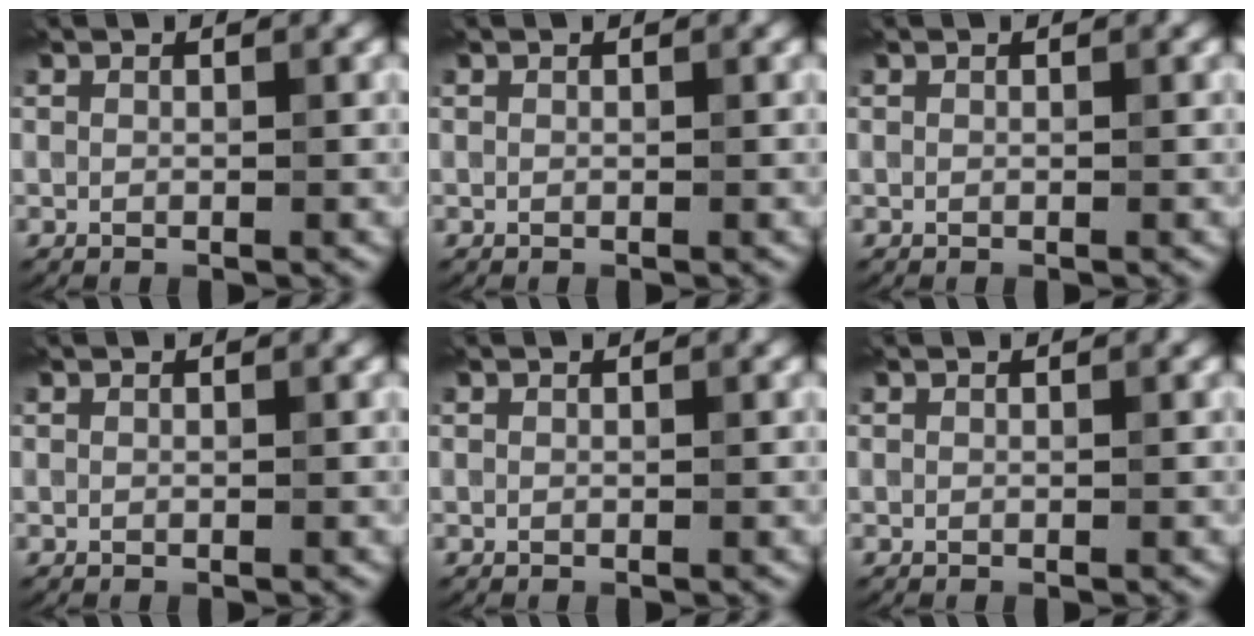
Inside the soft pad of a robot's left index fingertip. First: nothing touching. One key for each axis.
{"total": 0.0}
{"total": 0.0}
{"total": 0.0}
{"total": 0.0}
{"total": 0.0}